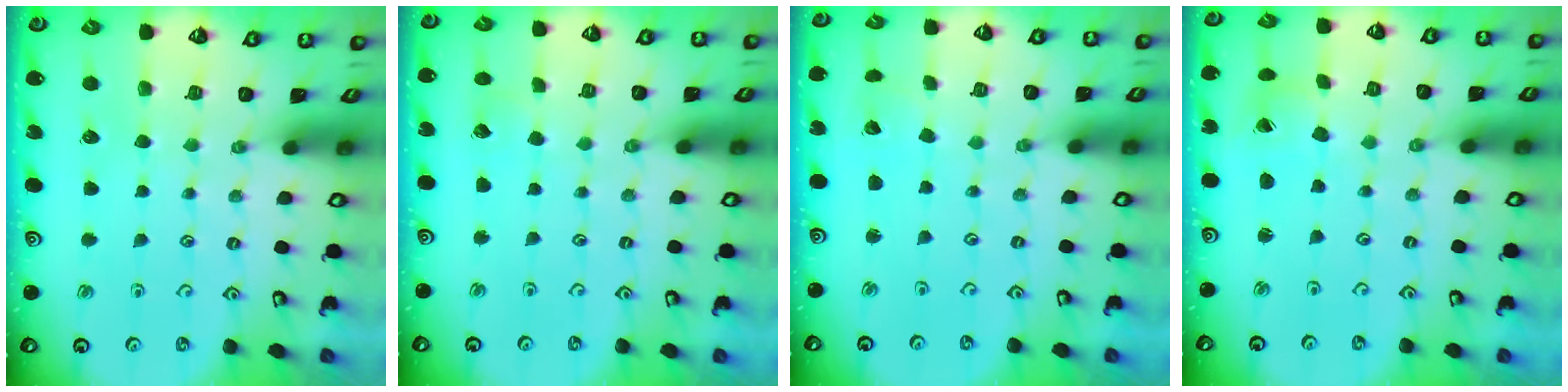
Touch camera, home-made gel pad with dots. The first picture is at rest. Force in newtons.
{"total": 2.9, "press": 2.9, "slide": 0.3}
{"total": 2.5, "press": 2.5, "slide": 0.2}
{"total": 1.7, "press": 1.6, "slide": 0.2}